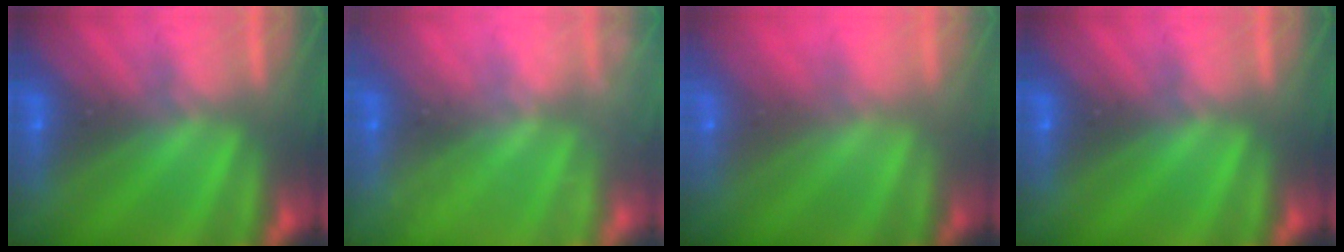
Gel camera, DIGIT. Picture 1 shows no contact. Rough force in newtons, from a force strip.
{"total": 2.3}
{"total": 8.4}
{"total": 0.0}